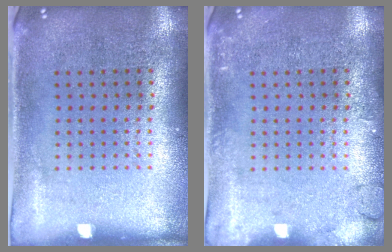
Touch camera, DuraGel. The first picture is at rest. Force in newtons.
{"total": 1.7, "press": 1.7, "slide": 0.3}